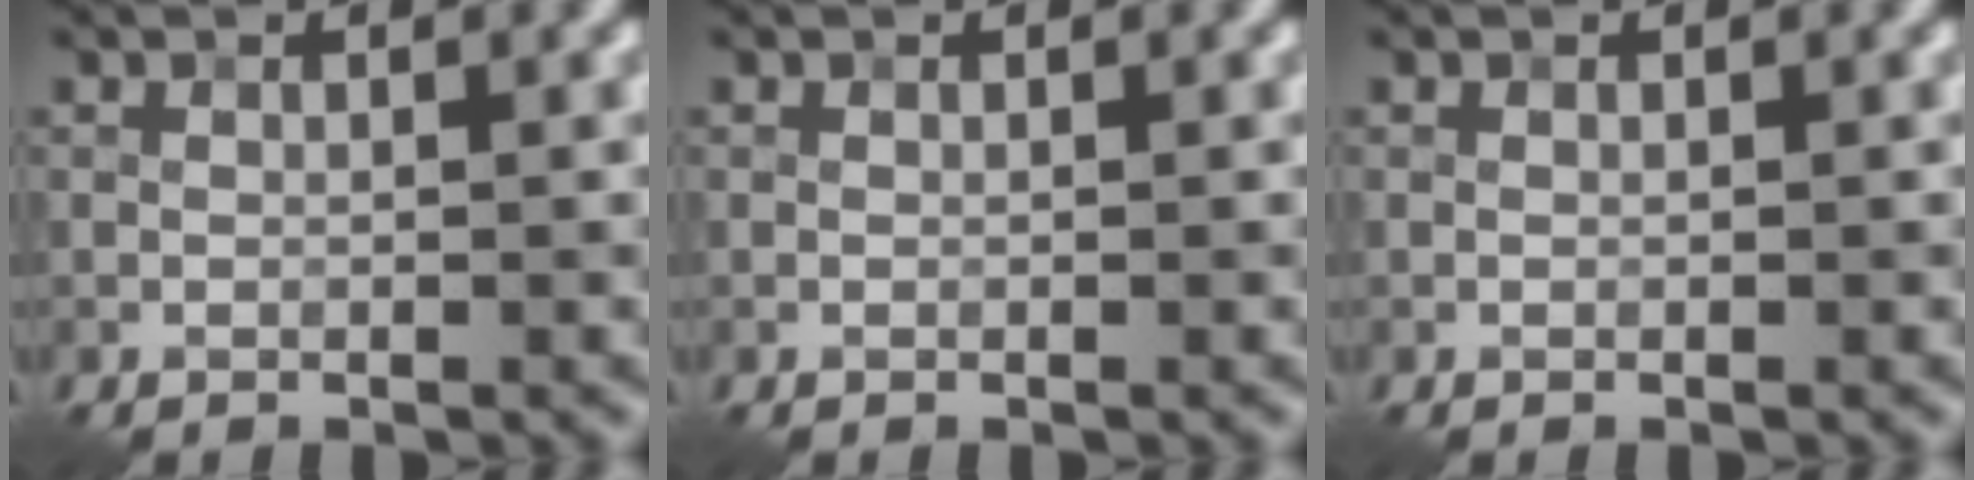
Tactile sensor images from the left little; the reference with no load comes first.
{"total": 0.0}
{"total": 0.0}